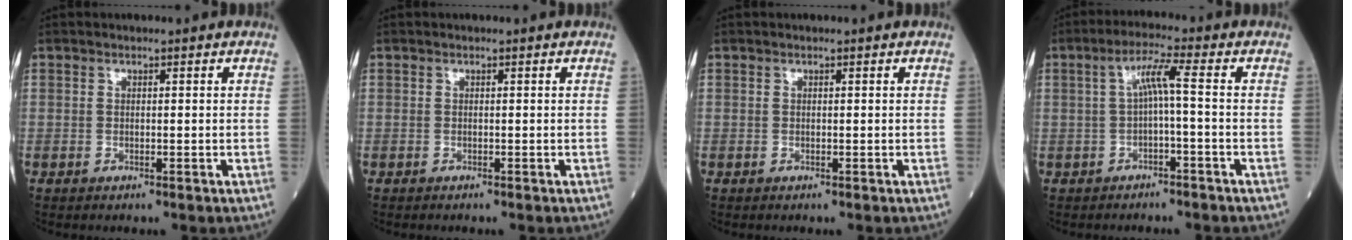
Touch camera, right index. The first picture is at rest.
{"total": 0.0}
{"total": 0.0}
{"total": 4.4, "force": [-0.1, -0.1, 4.4], "torque": [-0.082, 0.019, 0.001]}